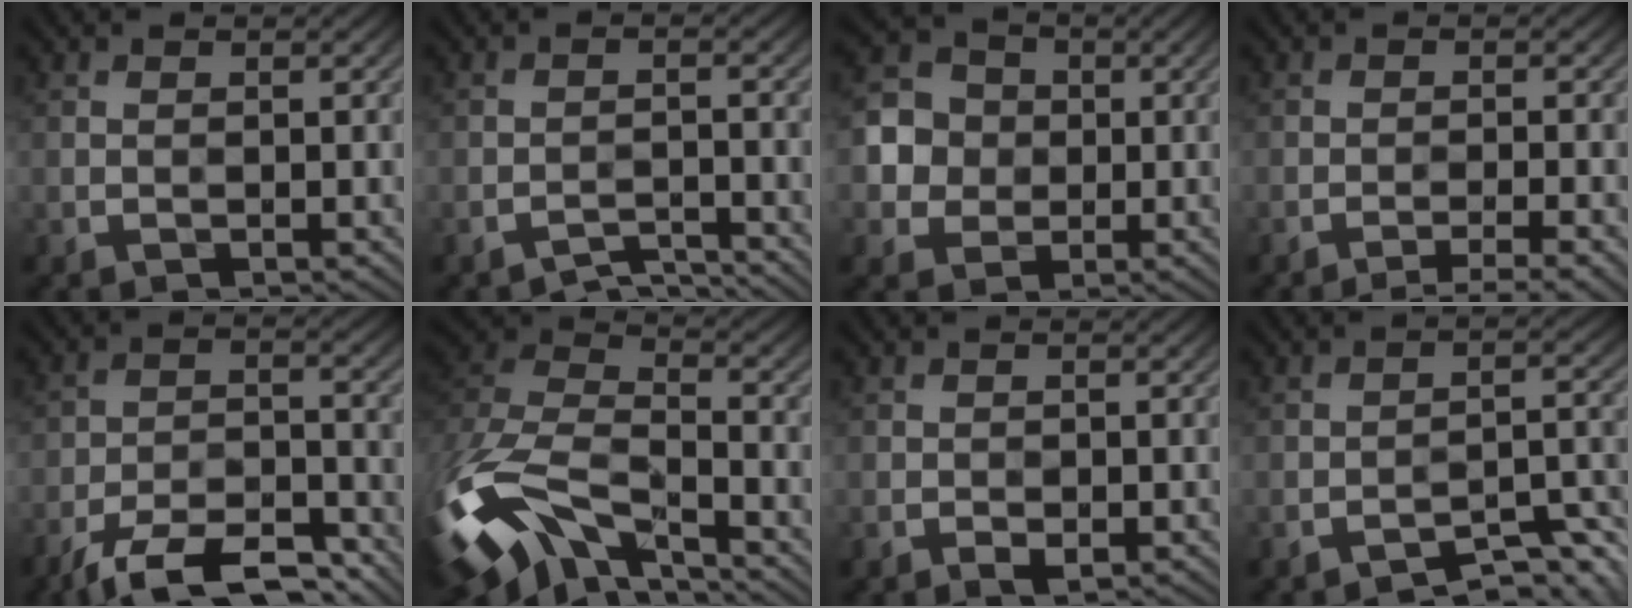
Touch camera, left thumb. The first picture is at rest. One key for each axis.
{"total": 3.6, "fx": -3.5, "fy": 0.4, "fz": 0.7, "tx": -0.011, "ty": 0.001, "tz": -0.058}
{"total": 5.5, "fx": 0.0, "fy": 5.3, "fz": 1.6, "tx": -0.036, "ty": 0.002, "tz": -0.013}
{"total": 4.1, "fx": -3.0, "fy": 0.6, "fz": 2.8, "tx": -0.041, "ty": 0.008, "tz": -0.054}
{"total": 11.1, "fx": -8.5, "fy": 4.0, "fz": 5.9, "tx": -0.101, "ty": -0.002, "tz": -0.151}
{"total": 16.6, "fx": -8.1, "fy": 8.8, "fz": 11.6, "tx": -0.300, "ty": -0.025, "tz": -0.147}
{"total": 1.3, "fx": -0.9, "fy": 0.7, "fz": 0.8, "tx": -0.012, "ty": -0.002, "tz": -0.012}
{"total": 5.8, "fx": -5.1, "fy": 0.7, "fz": 2.7, "tx": -0.040, "ty": 0.005, "tz": -0.076}